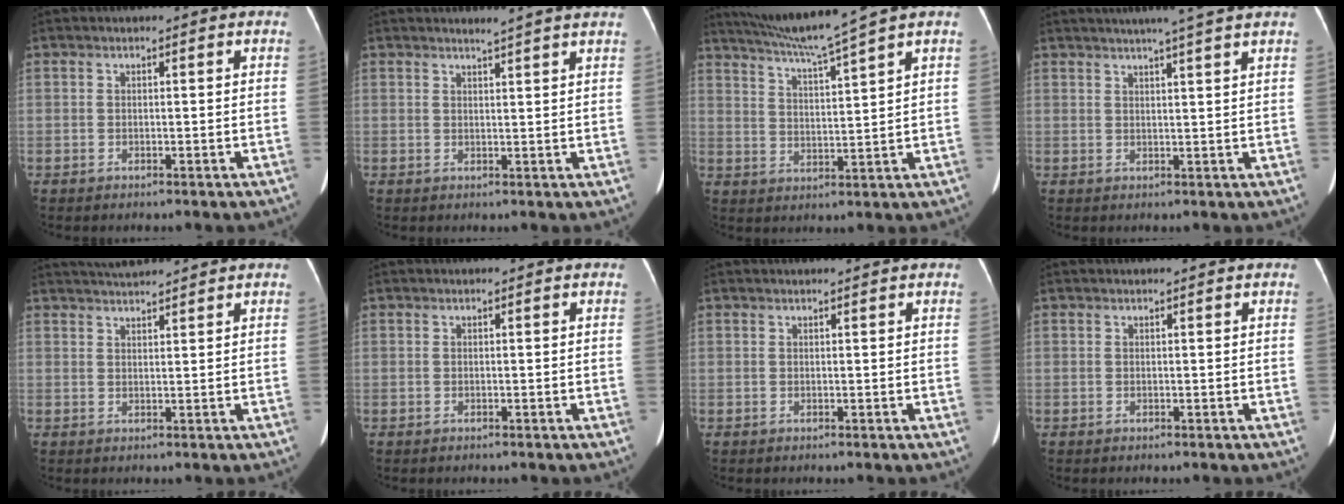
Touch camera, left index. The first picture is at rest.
{"total": 3.8, "force": [3.4, -0.8, 1.4], "torque": [-0.023, 0.001, 0.038]}
{"total": 9.1, "force": [7.7, -2.3, 4.2], "torque": [-0.075, -0.002, 0.138]}
{"total": 7.8, "force": [6.3, -1.1, 4.4], "torque": [-0.060, 0.015, 0.074]}
{"total": 5.0, "force": [4.7, -0.5, 1.3], "torque": [-0.024, 0.024, 0.081]}
{"total": 0.0}
{"total": 1.2, "force": [1.2, -0.1, 0.3], "torque": [-0.012, 0.008, 0.017]}
{"total": 0.0}